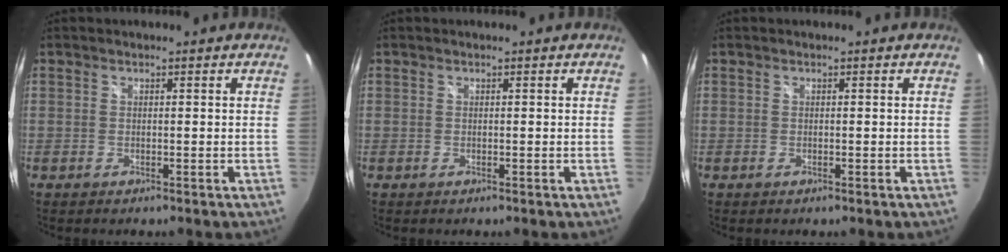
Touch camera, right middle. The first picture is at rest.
{"total": 0.0}
{"total": 0.0}